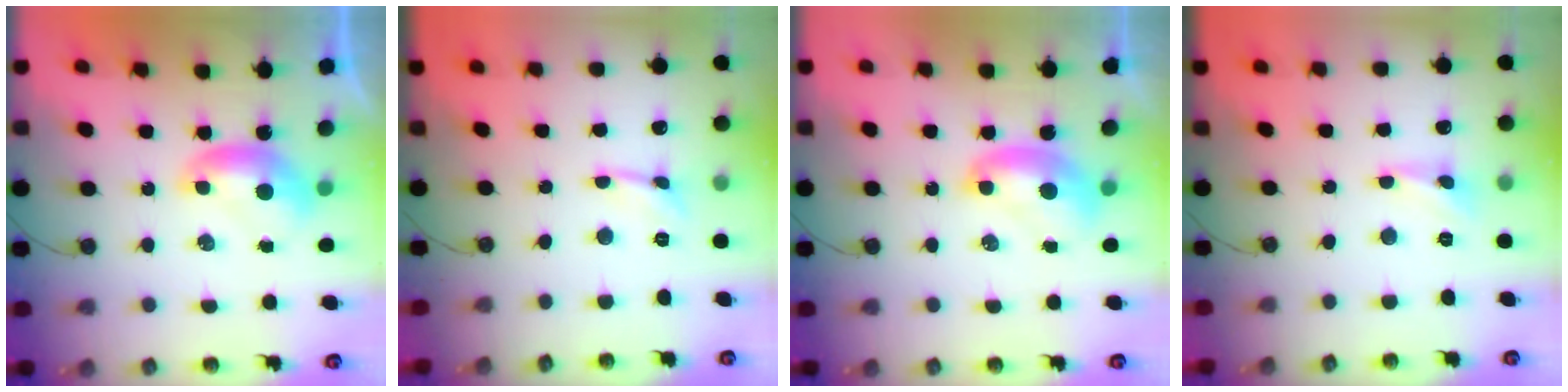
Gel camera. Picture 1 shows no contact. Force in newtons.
{"total": 1.7, "press": 1.7, "slide": 0.5}
{"total": 1.9, "press": 1.9, "slide": 0.0}
{"total": 2.4, "press": 2.3, "slide": 0.5}